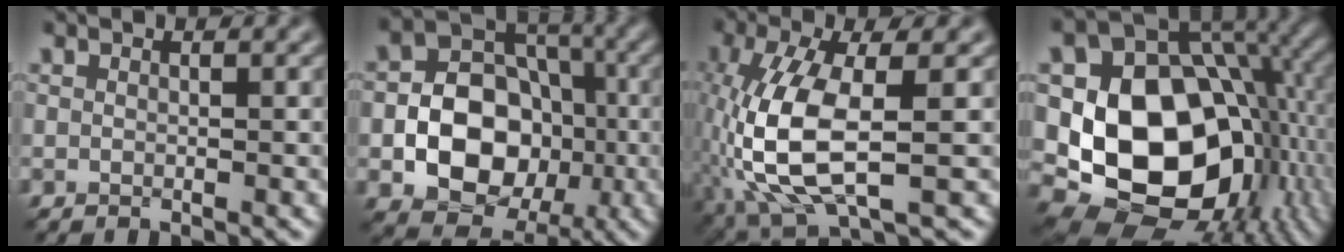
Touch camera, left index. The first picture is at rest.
{"total": 10.2, "force": [-2.4, 7.7, 6.3], "torque": [-0.085, 0.001, -0.054]}
{"total": 9.1, "force": [-1.8, 3.3, 8.3], "torque": [-0.194, 0.000, -0.038]}
{"total": 16.7, "force": [-1.8, 12.2, 11.2], "torque": [-0.177, -0.013, -0.030]}